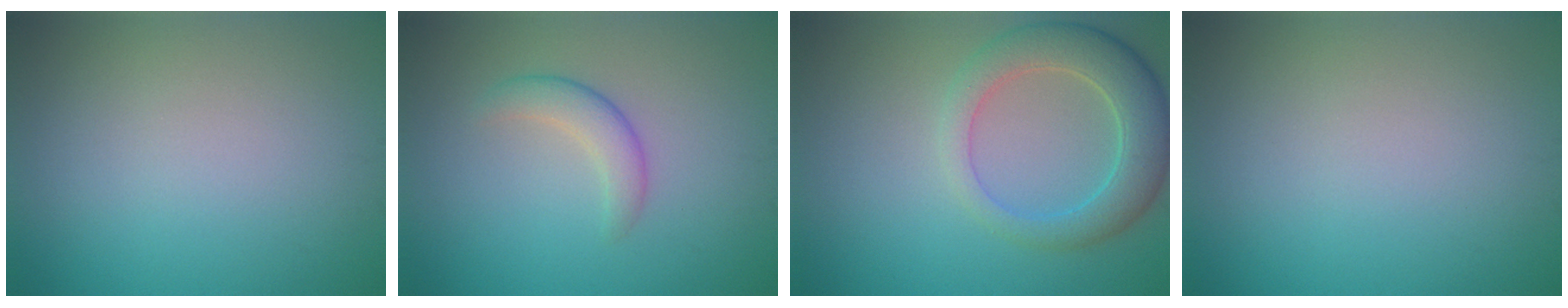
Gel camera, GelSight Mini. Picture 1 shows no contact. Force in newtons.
{"total": 2.3, "press": 2.3, "slide": 0.1}
{"total": 5.3, "press": 5.3, "slide": 0.8}
{"total": 0.0}